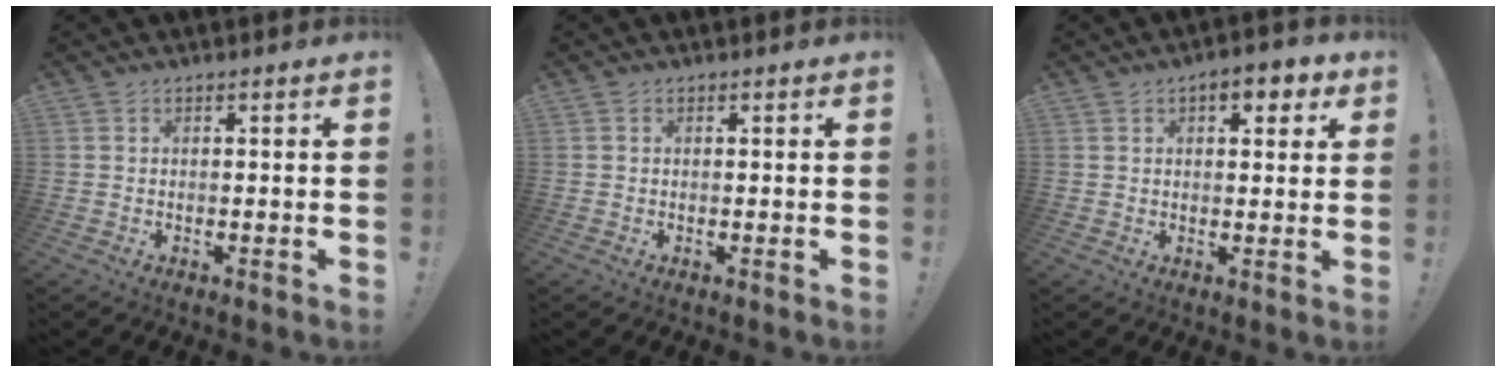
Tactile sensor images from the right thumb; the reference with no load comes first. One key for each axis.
{"total": 0.0}
{"total": 6.1, "fx": 3.2, "fy": 2.9, "fz": 4.4, "tx": -0.045, "ty": -0.009, "tz": 0.048}